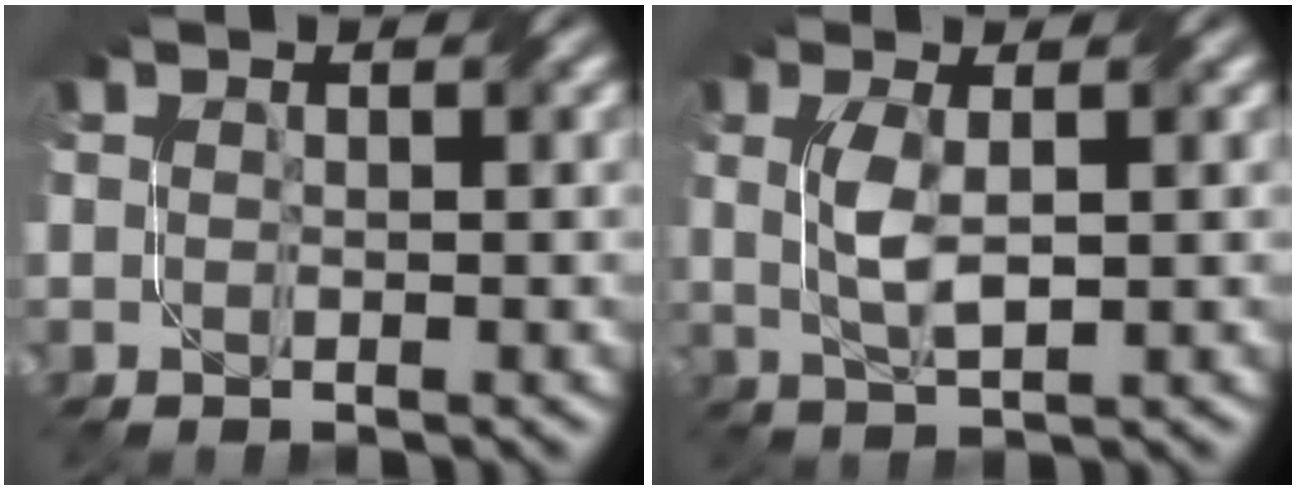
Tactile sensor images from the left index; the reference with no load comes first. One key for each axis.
{"total": 3.0, "fx": 0.5, "fy": 0.8, "fz": 2.8, "tx": -0.066, "ty": 0.002, "tz": 0.014}